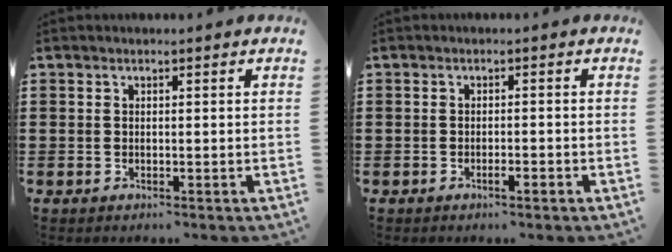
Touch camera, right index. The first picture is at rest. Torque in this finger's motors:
{"motor_torque": [0.32, -0.20, 0.00, 0.00]}